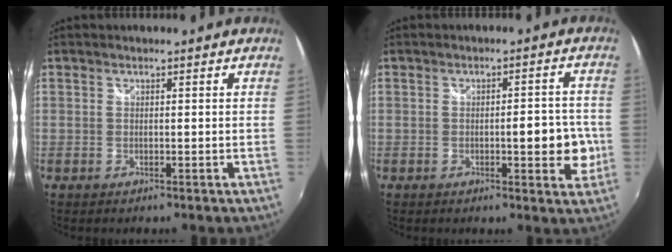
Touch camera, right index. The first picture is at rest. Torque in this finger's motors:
{"motor_torque": [1.85, 0.29, 0.49, 0.05]}